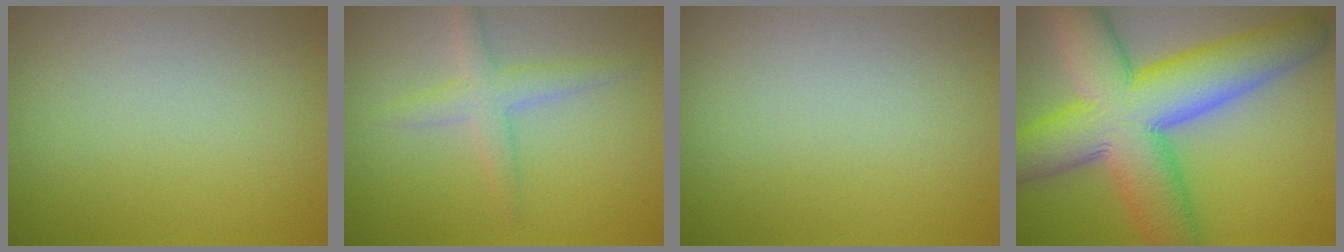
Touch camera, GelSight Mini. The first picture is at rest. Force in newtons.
{"total": 2.5, "press": 2.5, "slide": 0.1}
{"total": 0.0}
{"total": 13.4, "press": 13.4, "slide": 0.5}